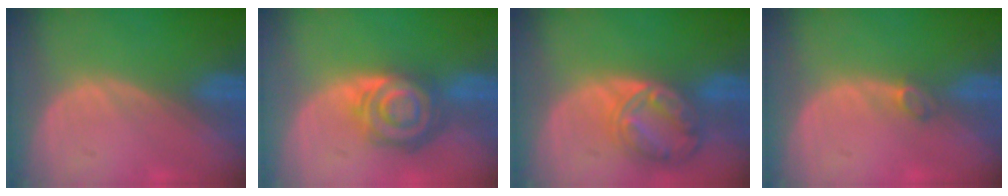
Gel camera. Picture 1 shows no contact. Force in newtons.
{"total": 8.0, "press": 7.1, "slide": 3.6}
{"total": 8.2, "press": 7.0, "slide": 4.3}
{"total": 1.4, "press": 1.3, "slide": 0.3}